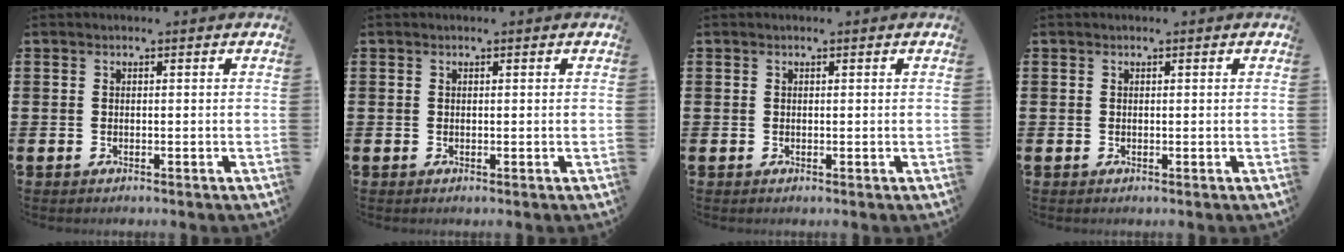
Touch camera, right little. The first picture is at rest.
{"total": 0.0}
{"total": 0.0}
{"total": 0.0}